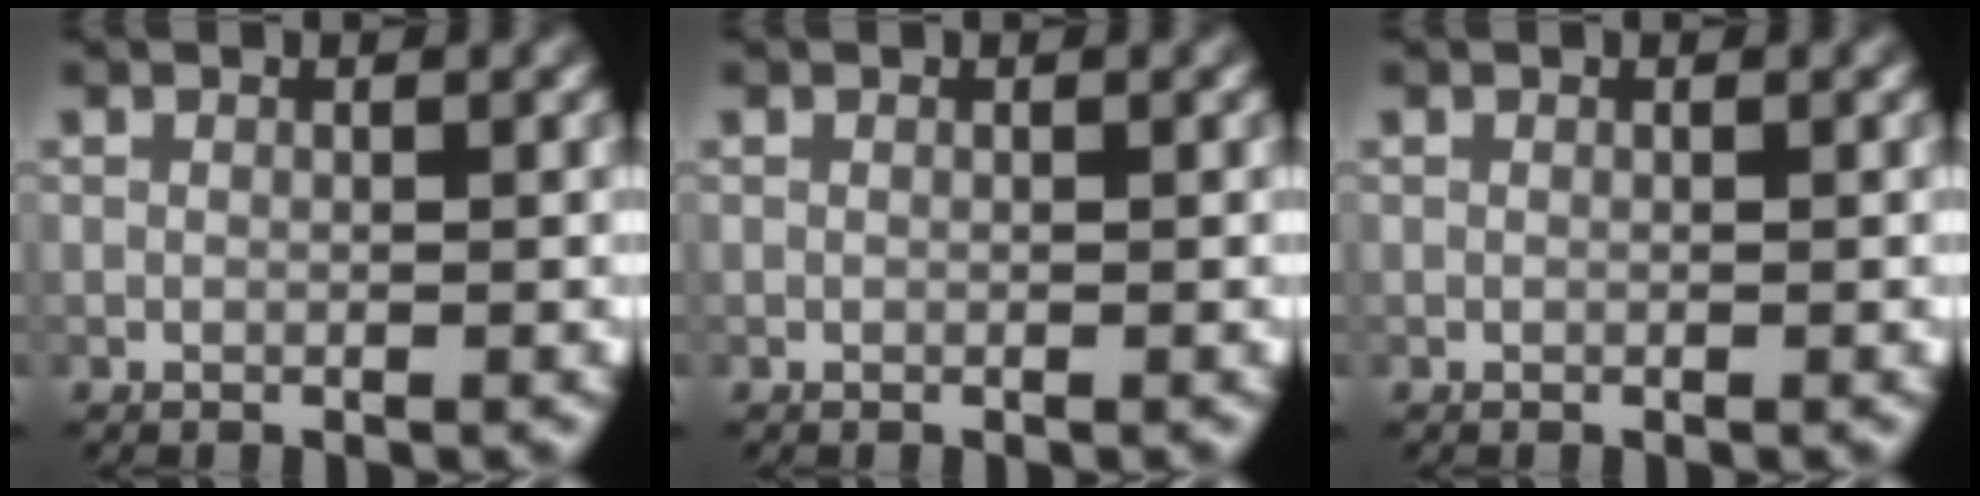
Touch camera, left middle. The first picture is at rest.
{"total": 0.0}
{"total": 0.0}